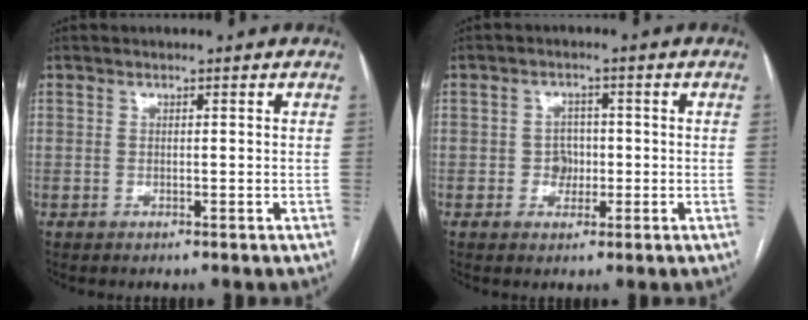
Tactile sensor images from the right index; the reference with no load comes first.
{"total": 2.9, "force": [-0.3, 2.5, 1.3], "torque": [-0.007, 0.009, -0.002]}